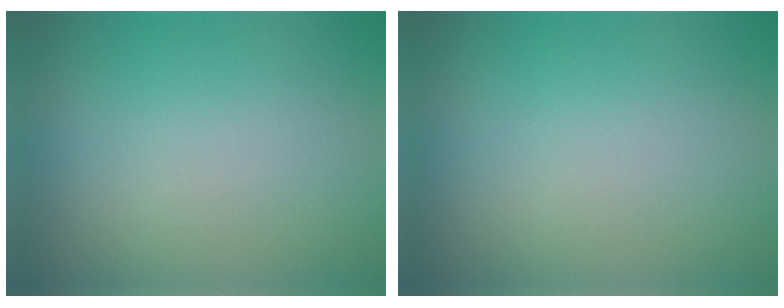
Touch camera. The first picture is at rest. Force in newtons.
{"total": 0.0}